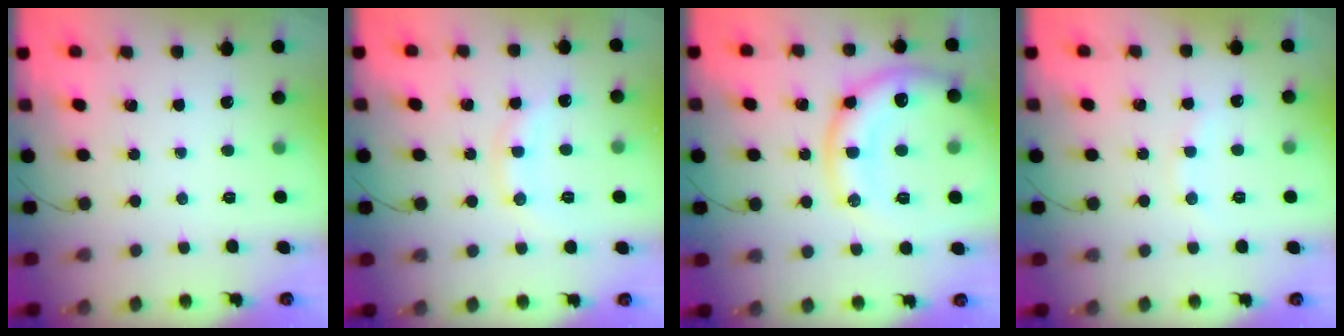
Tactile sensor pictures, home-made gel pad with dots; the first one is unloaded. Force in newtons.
{"total": 7.6, "press": 7.5, "slide": 0.4}
{"total": 19.3, "press": 19.2, "slide": 1.9}
{"total": 7.1, "press": 7.0, "slide": 1.3}